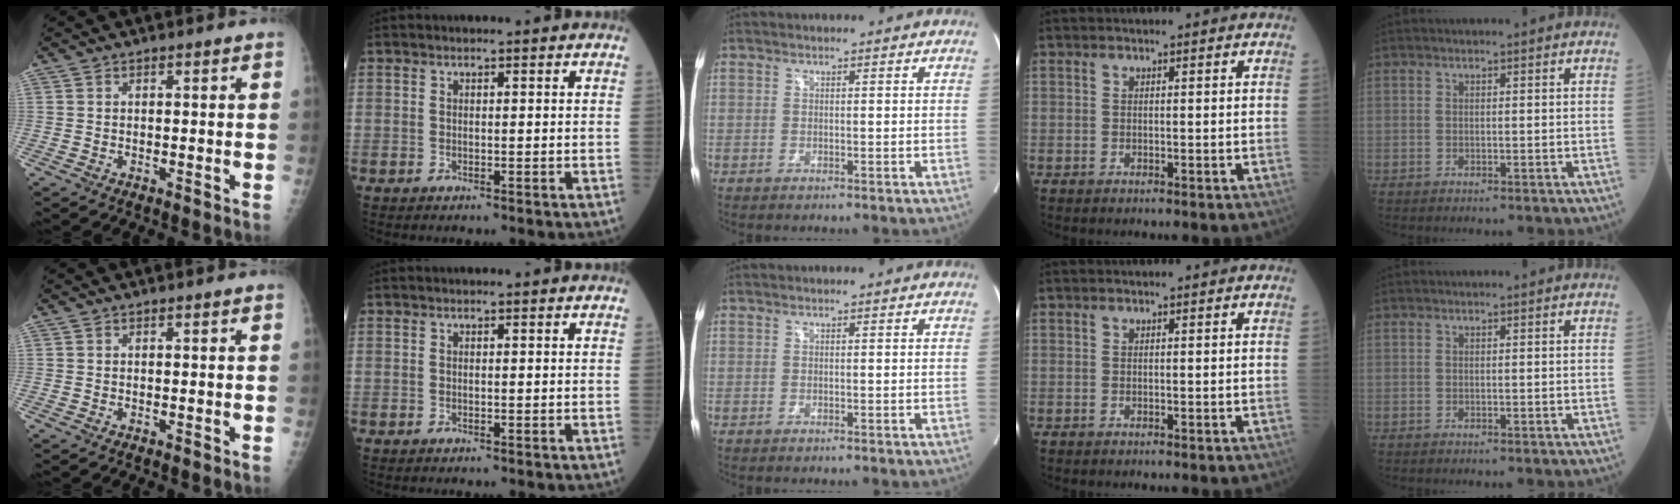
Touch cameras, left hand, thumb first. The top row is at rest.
{}